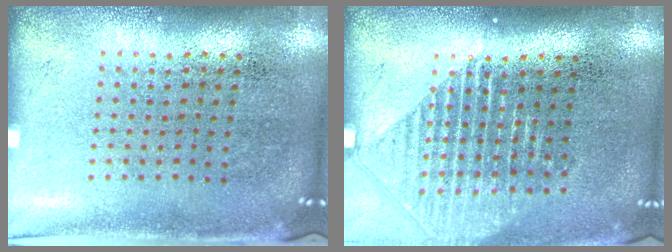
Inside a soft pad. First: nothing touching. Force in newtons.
{"total": 1.5, "press": 1.4, "slide": 0.6}